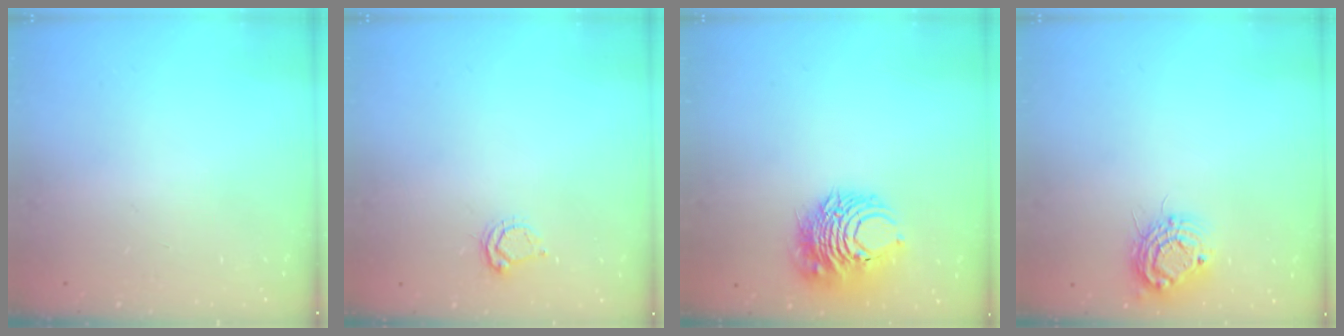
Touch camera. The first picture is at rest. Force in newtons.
{"total": 3.8, "press": 3.8, "slide": 0.5}
{"total": 9.3, "press": 9.3, "slide": 0.3}
{"total": 9.8, "press": 9.8, "slide": 0.8}